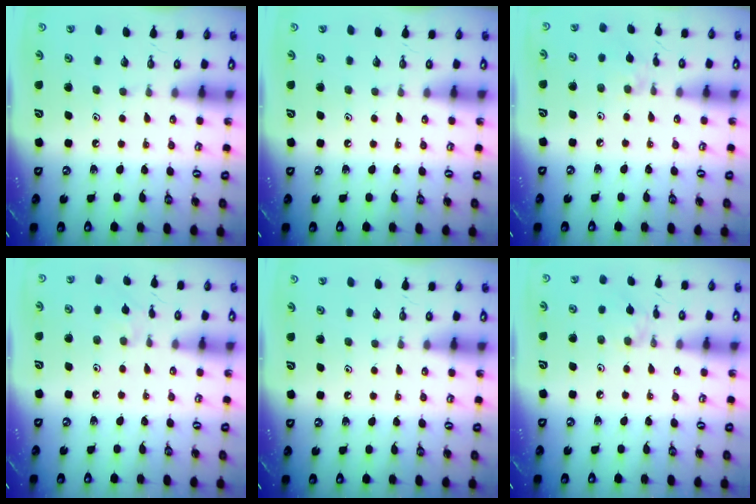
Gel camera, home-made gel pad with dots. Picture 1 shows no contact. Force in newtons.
{"total": 0.0}
{"total": 2.9, "press": 2.8, "slide": 0.5}
{"total": 2.9, "press": 2.8, "slide": 0.6}
{"total": 0.0}
{"total": 1.8, "press": 1.8, "slide": 0.3}